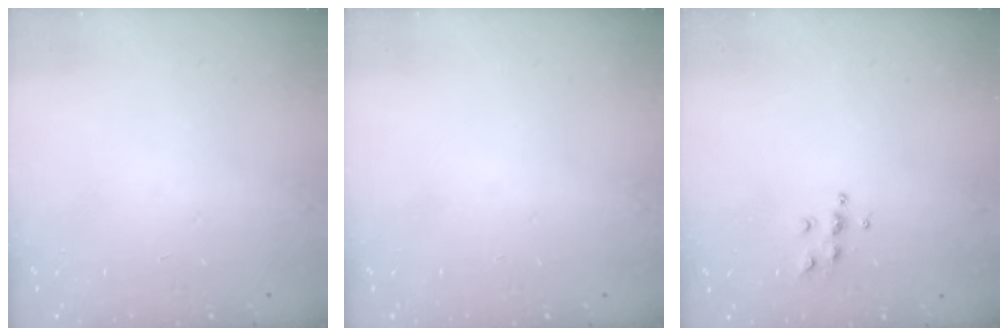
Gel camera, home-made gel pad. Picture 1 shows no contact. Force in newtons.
{"total": 0.0}
{"total": 5.6, "press": 5.6, "slide": 0.4}